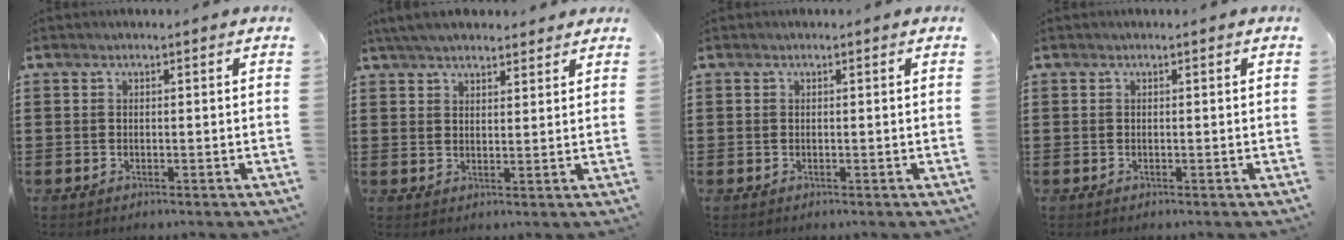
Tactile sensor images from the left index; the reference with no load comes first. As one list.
[{"total": 4.7, "force": [4.3, 1.0, 1.5], "torque": [-0.041, -0.003, 0.082]}, {"total": 0.0}, {"total": 0.0}]